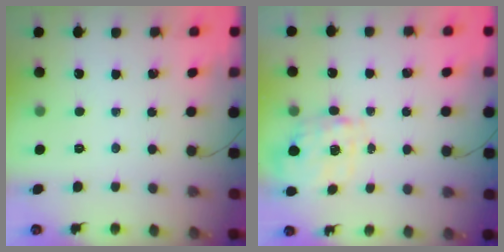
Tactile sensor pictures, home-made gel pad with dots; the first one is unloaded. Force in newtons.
{"total": 3.9, "press": 3.8, "slide": 0.8}